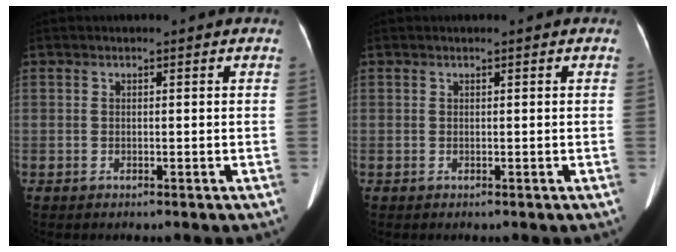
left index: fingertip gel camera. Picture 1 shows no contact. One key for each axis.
{"total": 0.0}